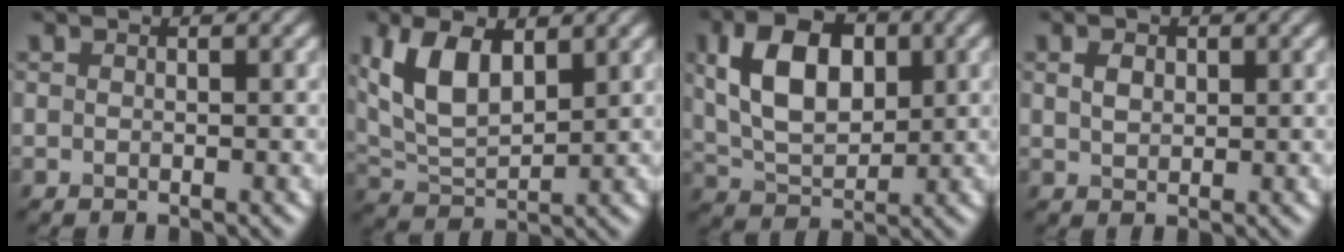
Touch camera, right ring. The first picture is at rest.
{"total": 7.2, "force": [2.8, 3.6, 5.6], "torque": [-0.123, 0.005, 0.054]}
{"total": 8.8, "force": [2.2, 5.3, 6.7], "torque": [-0.127, 0.013, 0.037]}
{"total": 1.7, "force": [0.6, 1.2, 1.1], "torque": [-0.021, 0.001, 0.011]}